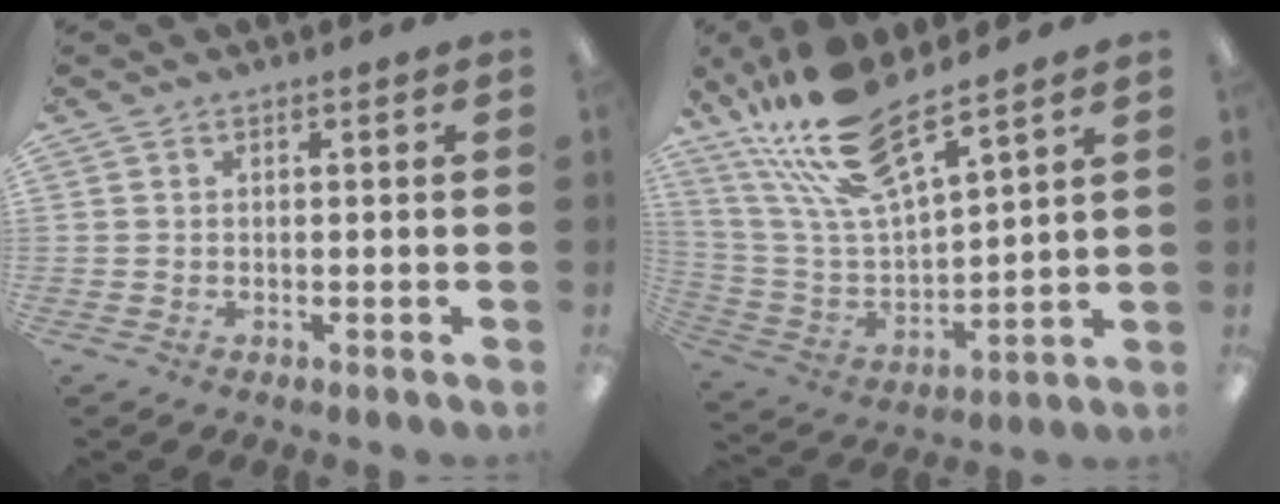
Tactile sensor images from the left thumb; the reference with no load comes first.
{"total": 19.1, "force": [15.0, 5.2, 10.6], "torque": [-0.236, -0.085, 0.267]}